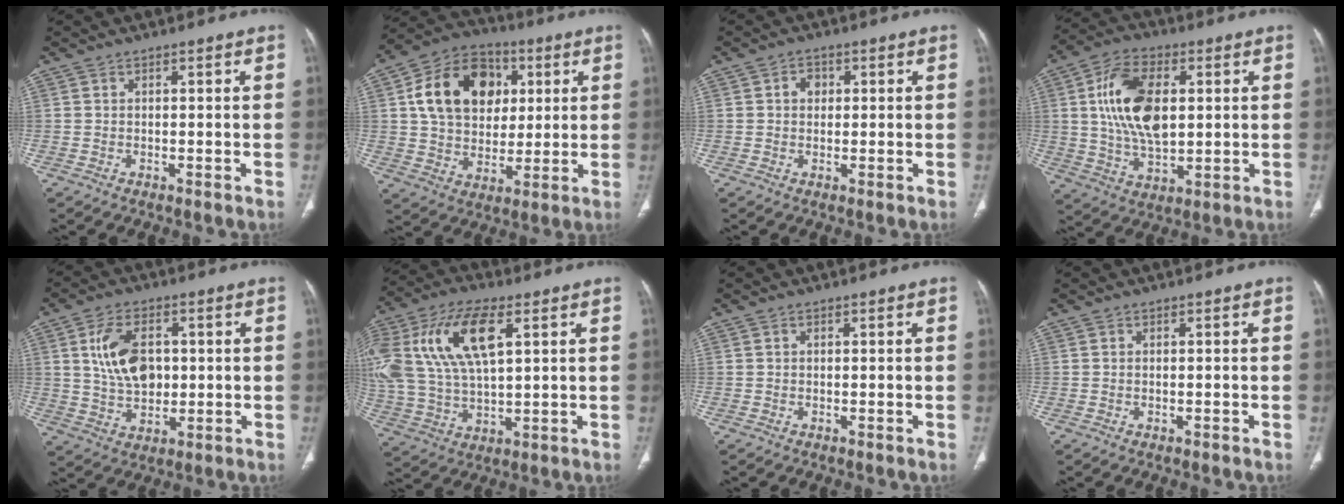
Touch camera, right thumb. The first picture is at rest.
{"total": 17.7, "force": [4.5, 13.4, 10.7], "torque": [-0.156, 0.005, 0.076]}
{"total": 2.5, "force": [0.5, 2.1, 1.3], "torque": [-0.009, 0.003, 0.006]}
{"total": 15.7, "force": [2.8, 8.9, 12.7], "torque": [-0.225, -0.002, 0.054]}
{"total": 10.8, "force": [2.0, 6.9, 8.0], "torque": [-0.132, -0.006, 0.045]}
{"total": 21.2, "force": [6.7, 10.4, 17.2], "torque": [-0.374, 0.006, 0.125]}
{"total": 0.0}
{"total": 0.0}